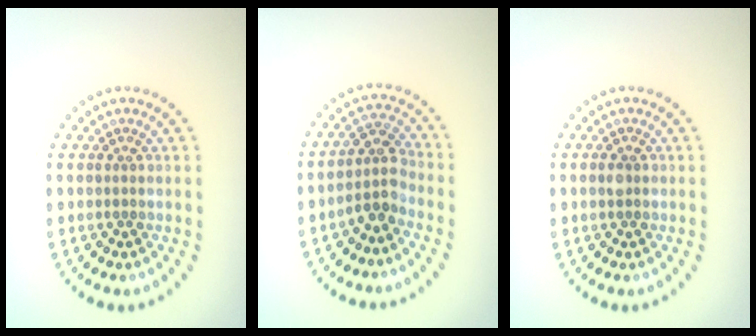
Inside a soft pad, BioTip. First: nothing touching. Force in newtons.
{"total": 2.7, "press": 2.1, "slide": 1.7}
{"total": 1.0, "press": 1.0, "slide": 0.2}